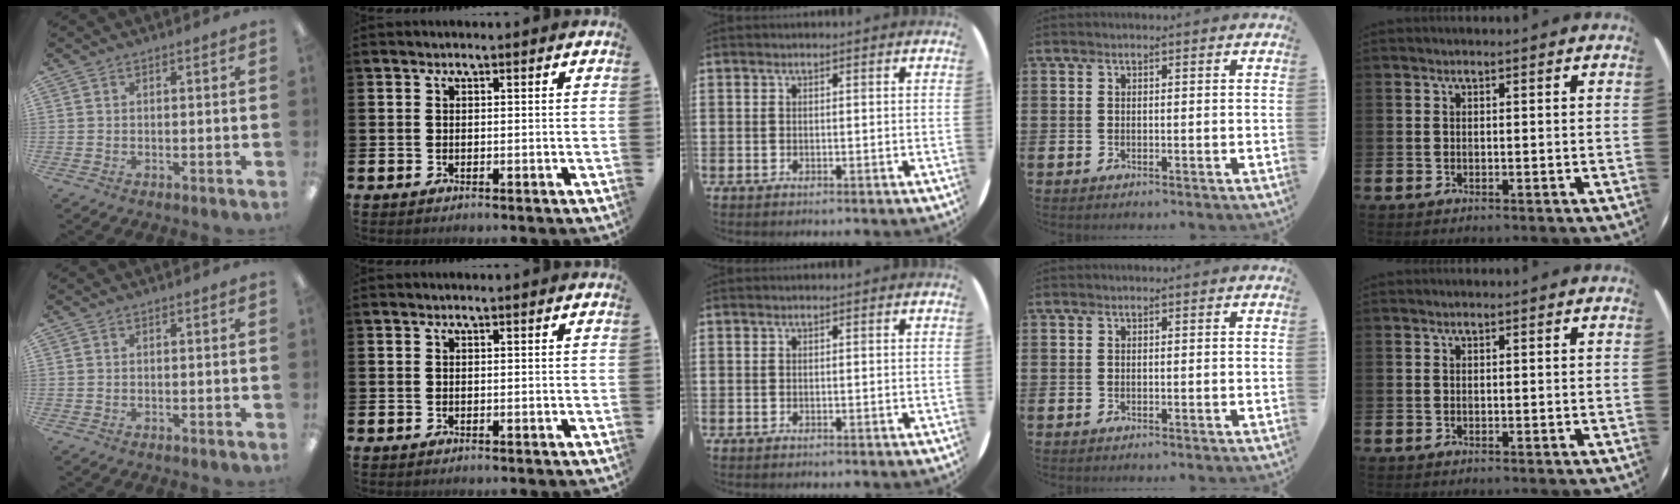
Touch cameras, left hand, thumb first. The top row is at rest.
{}